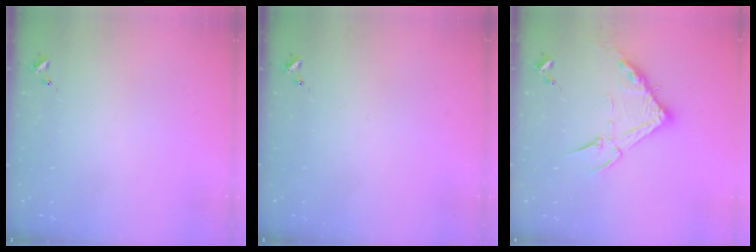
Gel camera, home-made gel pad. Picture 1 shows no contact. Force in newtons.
{"total": 0.0}
{"total": 13.3, "press": 13.3, "slide": 1.0}